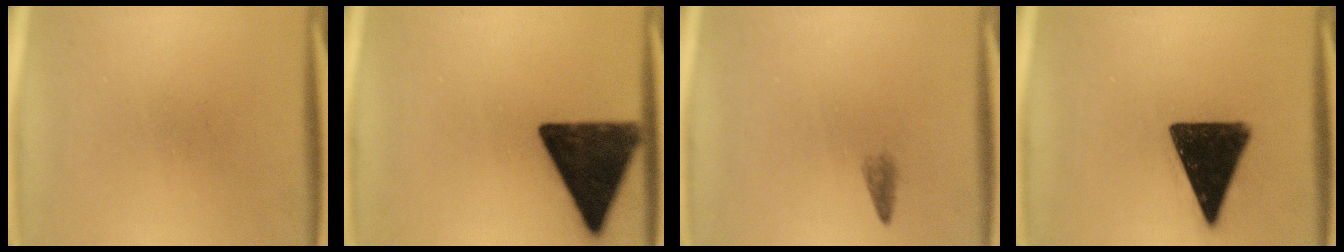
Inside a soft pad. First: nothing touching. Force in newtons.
{"total": 16.1}
{"total": 1.1}
{"total": 16.0}